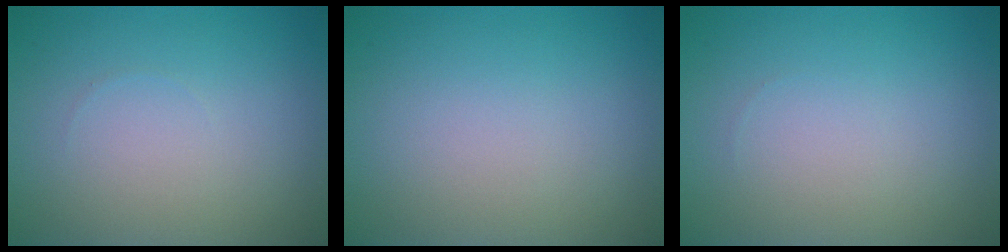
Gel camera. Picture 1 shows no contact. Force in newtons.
{"total": 0.0}
{"total": 0.0}